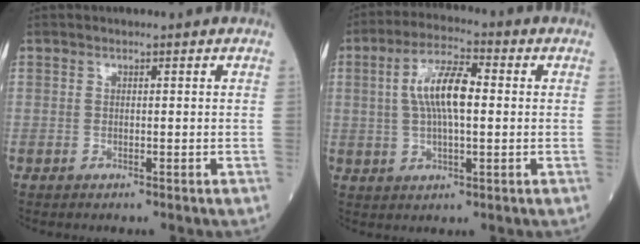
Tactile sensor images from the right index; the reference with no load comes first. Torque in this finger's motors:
{"motor_torque": [1.09, 0.48, 0.50, 0.14]}